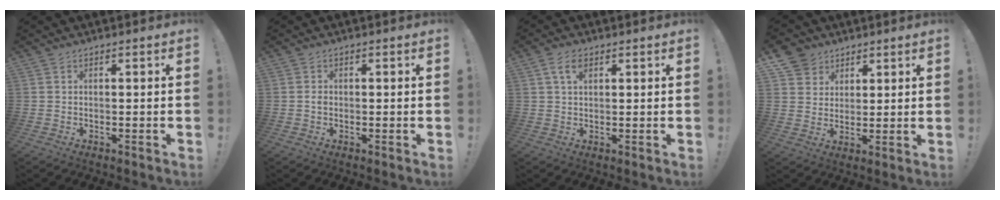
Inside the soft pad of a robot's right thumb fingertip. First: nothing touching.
{"total": 1.1, "force": [-0.3, 0.9, 0.5], "torque": [-0.012, 0.006, -0.006]}
{"total": 4.4, "force": [2.1, 2.4, 3.0], "torque": [-0.055, -0.003, 0.037]}
{"total": 7.5, "force": [4.4, 6.0, 0.9], "torque": [-0.016, -0.032, 0.090]}